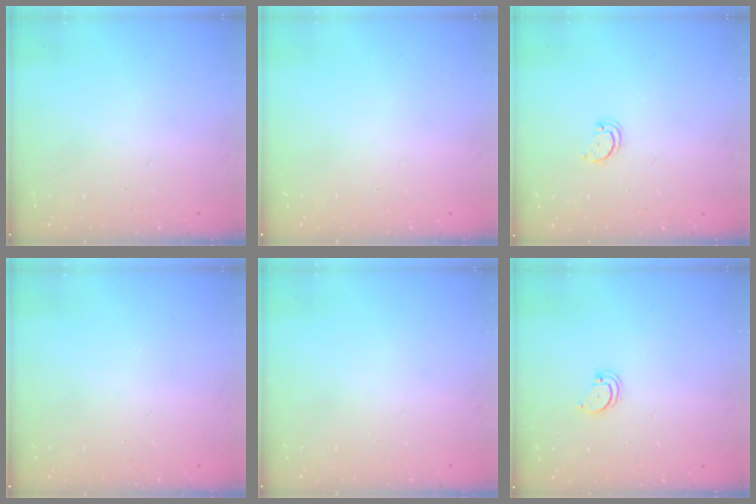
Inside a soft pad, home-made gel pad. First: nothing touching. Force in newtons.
{"total": 0.0}
{"total": 2.2, "press": 2.1, "slide": 0.4}
{"total": 0.0}
{"total": 0.0}
{"total": 1.8, "press": 1.8, "slide": 0.2}